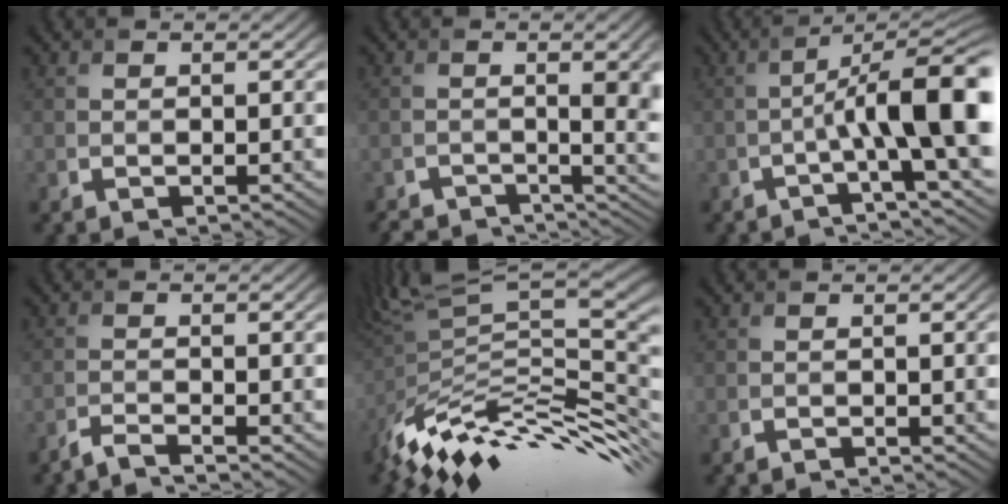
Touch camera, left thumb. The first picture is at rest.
{"total": 4.8, "force": [-2.3, 1.3, 4.0], "torque": [-0.052, -0.006, -0.037]}
{"total": 9.2, "force": [-1.7, 1.5, 9.0], "torque": [-0.126, 0.016, -0.038]}
{"total": 2.8, "force": [-2.4, 0.3, 1.3], "torque": [-0.011, 0.003, -0.059]}
{"total": 13.8, "force": [-5.1, 4.2, 12.1], "torque": [-0.218, 0.020, -0.103]}
{"total": 0.8, "force": [-0.7, 0.1, 0.3], "torque": [0.006, 0.003, -0.017]}